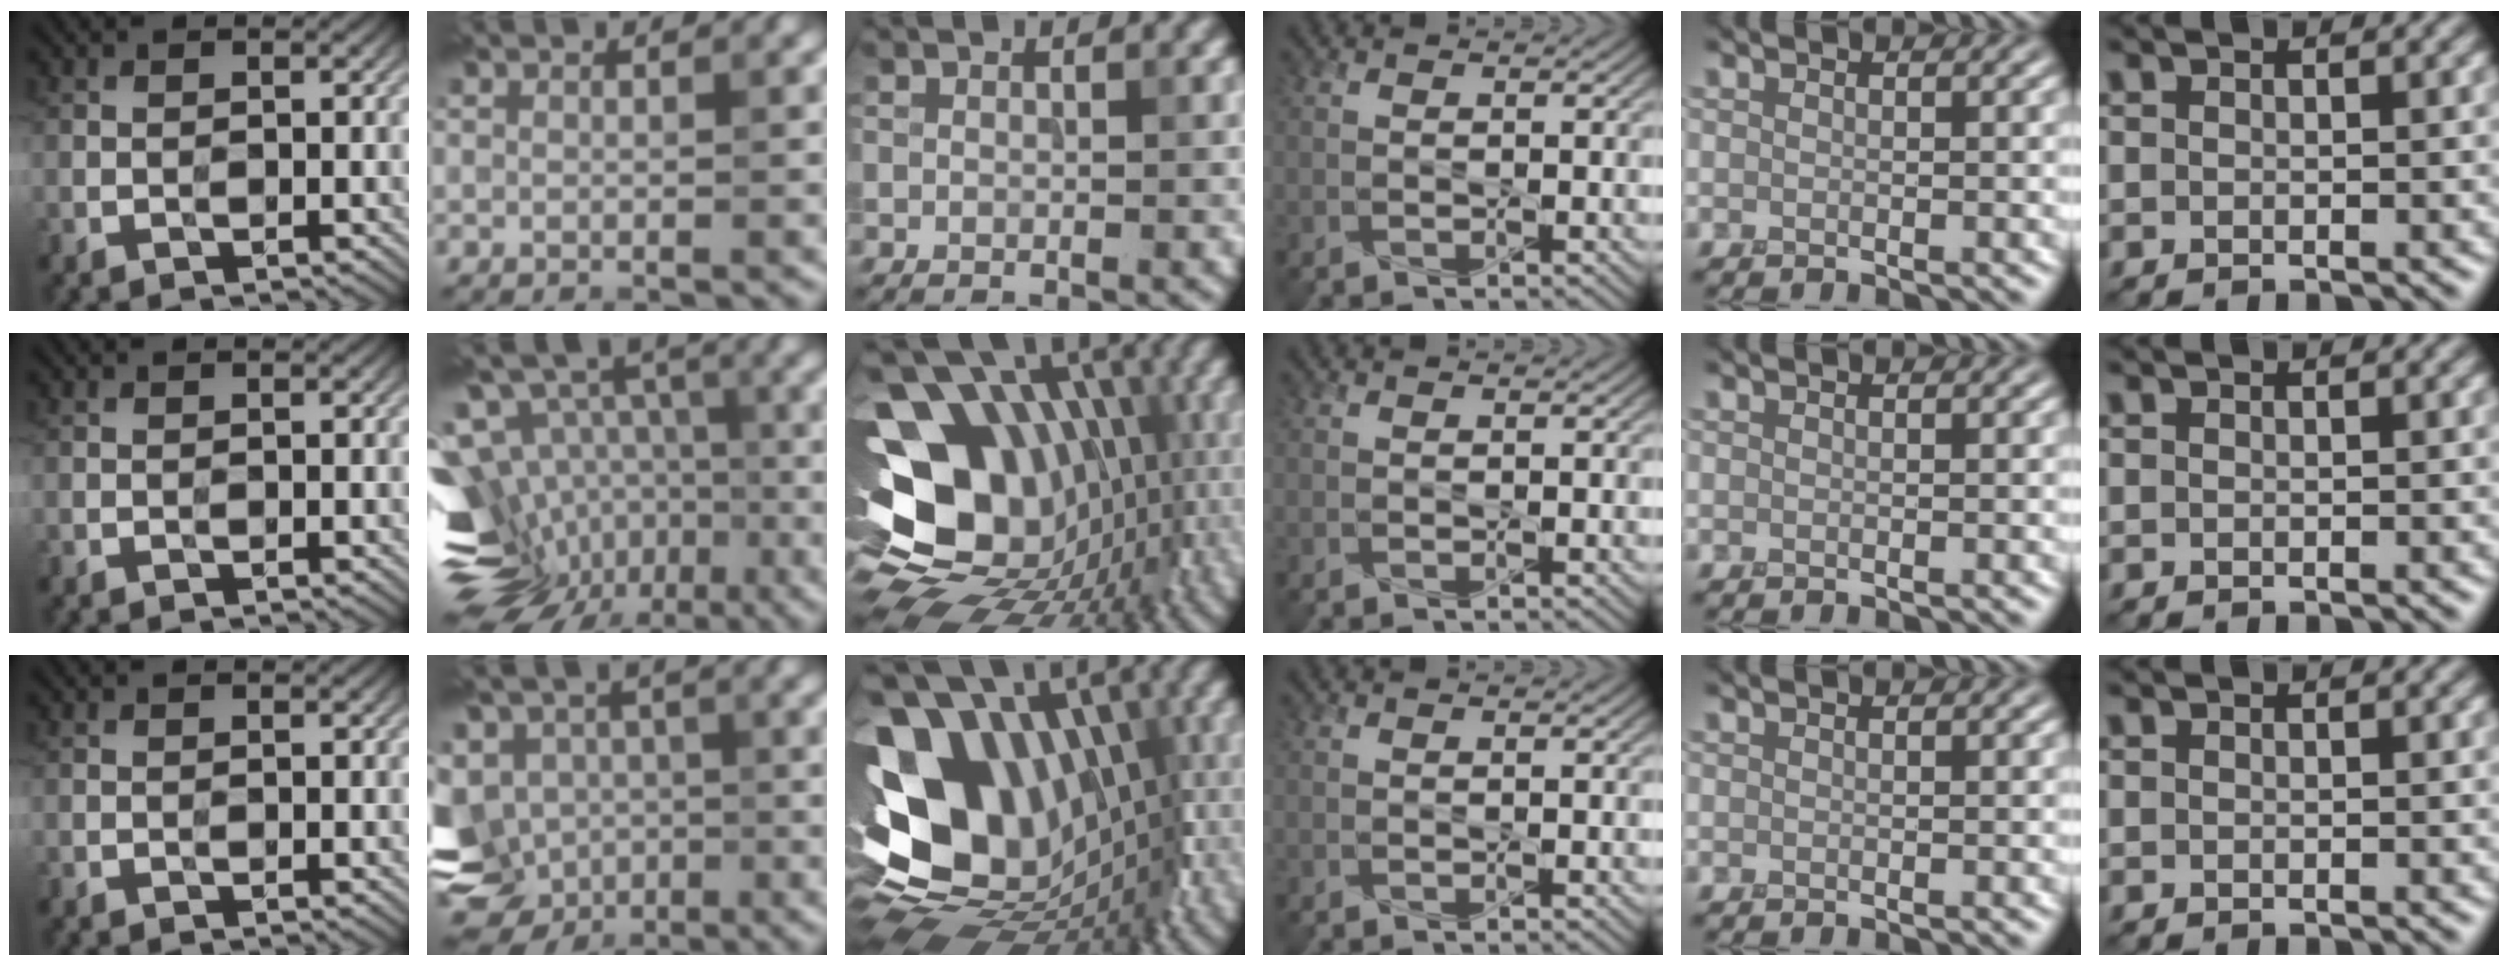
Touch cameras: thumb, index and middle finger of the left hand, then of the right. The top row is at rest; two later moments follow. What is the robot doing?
{"motion": "press", "object": "stapler"}